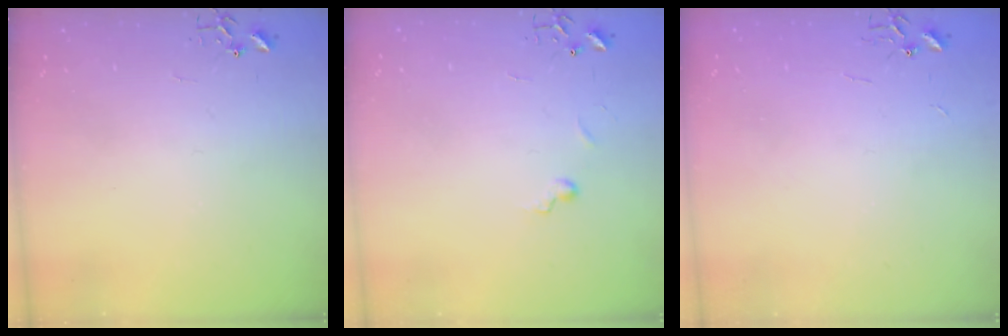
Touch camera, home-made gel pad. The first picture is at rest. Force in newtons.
{"total": 4.3, "press": 4.3, "slide": 0.6}
{"total": 2.2, "press": 2.2, "slide": 0.3}